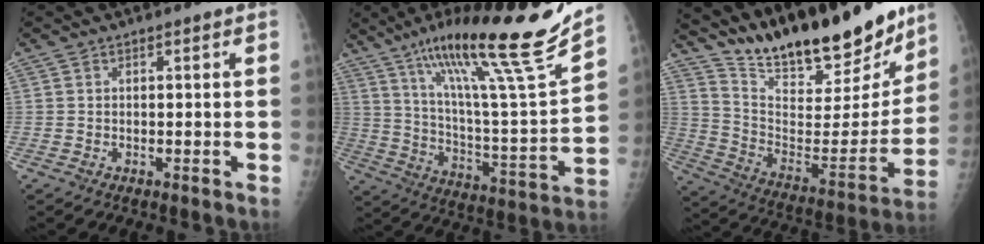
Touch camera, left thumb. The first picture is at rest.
{"total": 25.8, "force": [18.7, 1.5, 17.7], "torque": [-0.258, -0.083, 0.311]}
{"total": 25.3, "force": [20.9, 6.9, 12.5], "torque": [-0.163, -0.105, 0.336]}